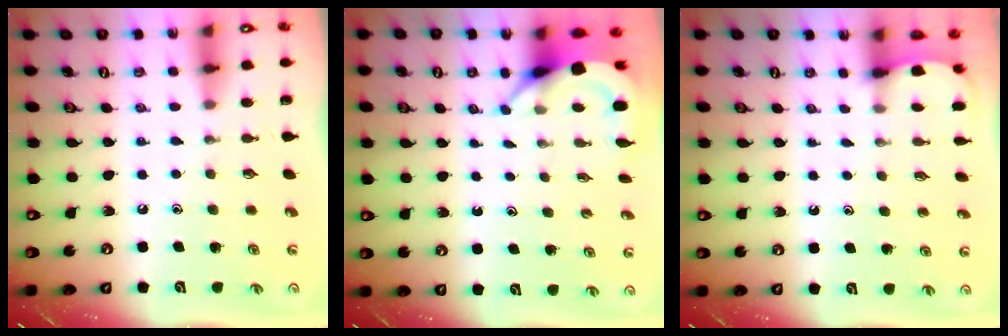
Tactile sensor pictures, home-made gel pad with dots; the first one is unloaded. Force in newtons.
{"total": 4.0, "press": 4.0, "slide": 0.2}
{"total": 1.3, "press": 1.3, "slide": 0.1}